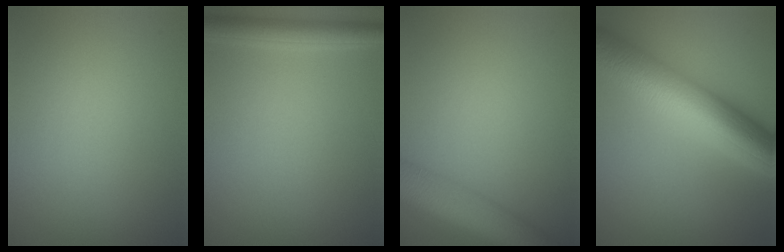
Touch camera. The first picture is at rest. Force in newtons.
{"total": 3.1, "press": 3.1, "slide": 0.1}
{"total": 7.2, "press": 7.2, "slide": 0.3}
{"total": 10.8, "press": 10.8, "slide": 0.2}